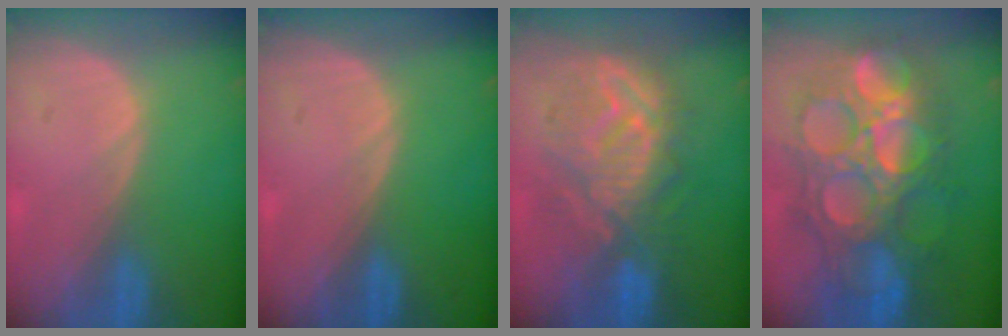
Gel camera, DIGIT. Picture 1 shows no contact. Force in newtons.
{"total": 0.0}
{"total": 10.2, "press": 10.0, "slide": 2.1}
{"total": 13.5, "press": 13.4, "slide": 1.5}